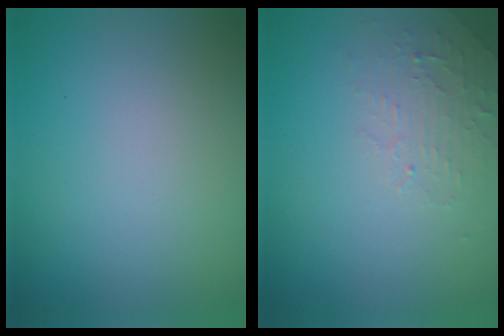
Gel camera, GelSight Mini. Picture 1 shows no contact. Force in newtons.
{"total": 2.0, "press": 1.9, "slide": 0.4}